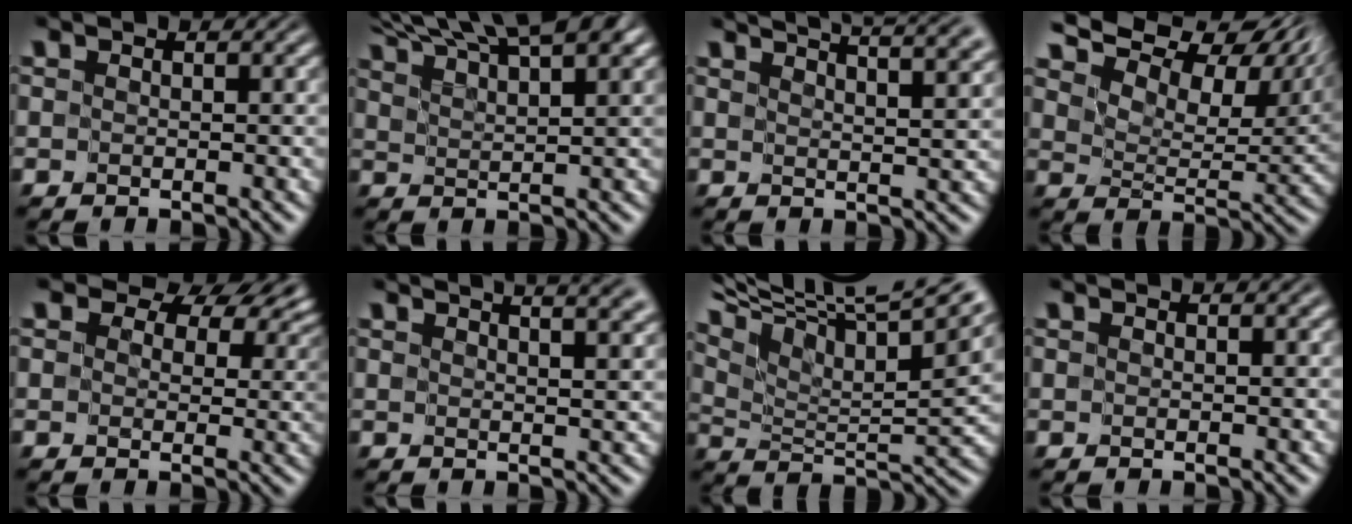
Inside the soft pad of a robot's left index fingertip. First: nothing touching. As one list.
[{"total": 10.5, "force": [7.8, 3.1, 6.3], "torque": [-0.112, 0.041, 0.099]}, {"total": 10.4, "force": [7.7, 3.3, 6.1], "torque": [-0.065, 0.045, 0.074]}, {"total": 12.6, "force": [9.3, 5.6, 6.3], "torque": [-0.136, 0.037, 0.139]}, {"total": 8.5, "force": [5.5, 4.8, 4.4], "torque": [-0.078, 0.020, 0.073]}, {"total": 9.3, "force": [6.2, 3.7, 5.8], "torque": [-0.044, 0.054, 0.051]}, {"total": 13.6, "force": [9.5, 3.6, 9.0], "torque": [-0.179, 0.028, 0.156]}, {"total": 2.5, "force": [1.6, 1.1, 1.6], "torque": [-0.007, 0.024, 0.003]}]